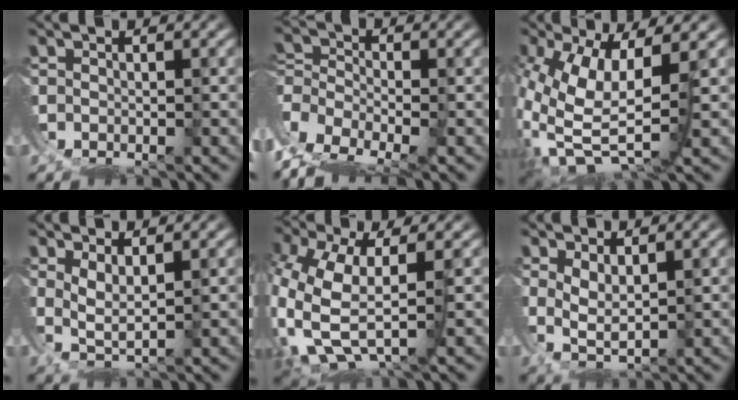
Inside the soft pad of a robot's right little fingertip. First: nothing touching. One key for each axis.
{"total": 10.1, "fx": -3.6, "fy": 8.1, "fz": 4.9, "tx": -0.144, "ty": -0.054, "tz": -0.046}
{"total": 12.2, "fx": -1.5, "fy": 8.9, "fz": 8.2, "tx": -0.215, "ty": -0.048, "tz": -0.003}
{"total": 4.8, "fx": 0.7, "fy": 3.9, "fz": 2.7, "tx": -0.075, "ty": -0.008, "tz": 0.008}
{"total": 9.4, "fx": -2.1, "fy": 6.6, "fz": 6.3, "tx": -0.197, "ty": -0.062, "tz": -0.007}
{"total": 5.4, "fx": 0.2, "fy": 4.5, "fz": 3.0, "tx": -0.083, "ty": -0.014, "tz": 0.003}